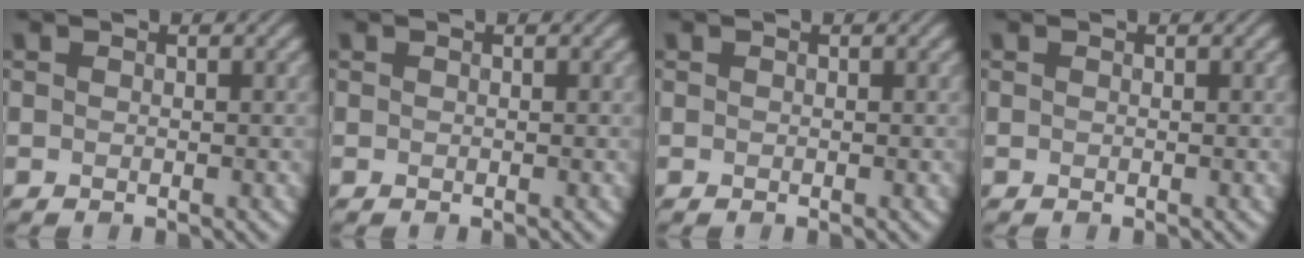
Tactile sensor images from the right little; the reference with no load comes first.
{"total": 0.0}
{"total": 0.0}
{"total": 0.0}